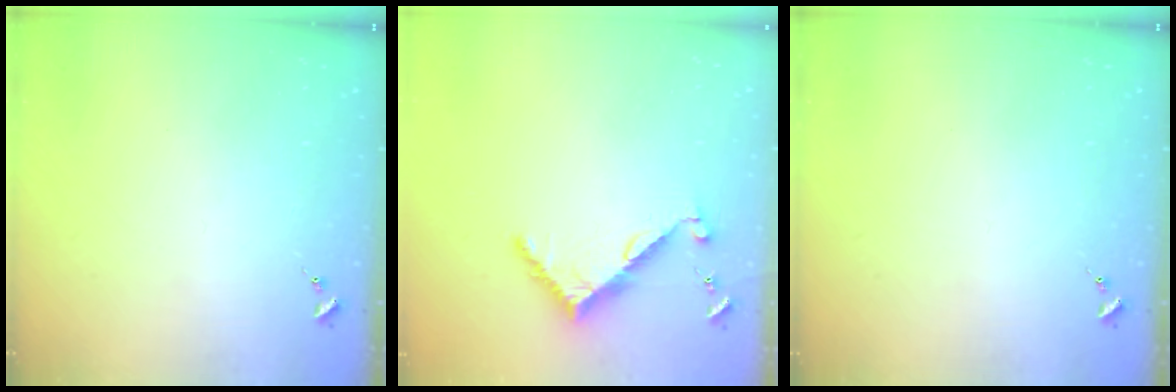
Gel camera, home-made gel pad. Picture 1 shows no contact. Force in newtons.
{"total": 7.3, "press": 7.3, "slide": 0.6}
{"total": 0.0}